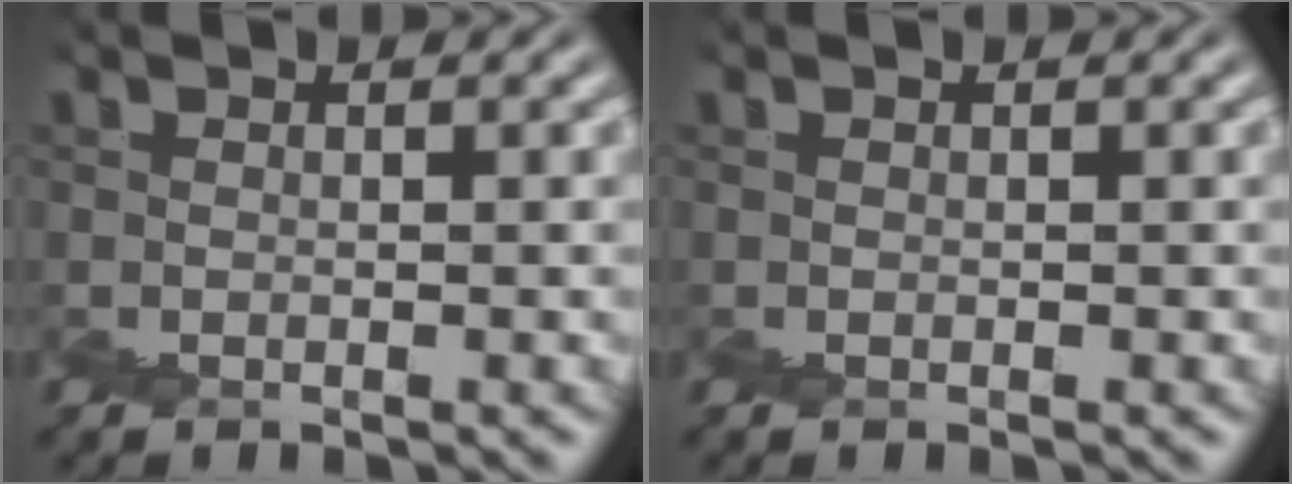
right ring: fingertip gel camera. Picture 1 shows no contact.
{"total": 0.0}